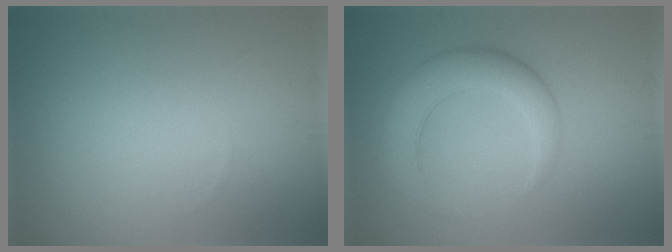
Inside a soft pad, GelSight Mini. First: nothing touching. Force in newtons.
{"total": 4.7, "press": 4.7, "slide": 0.1}